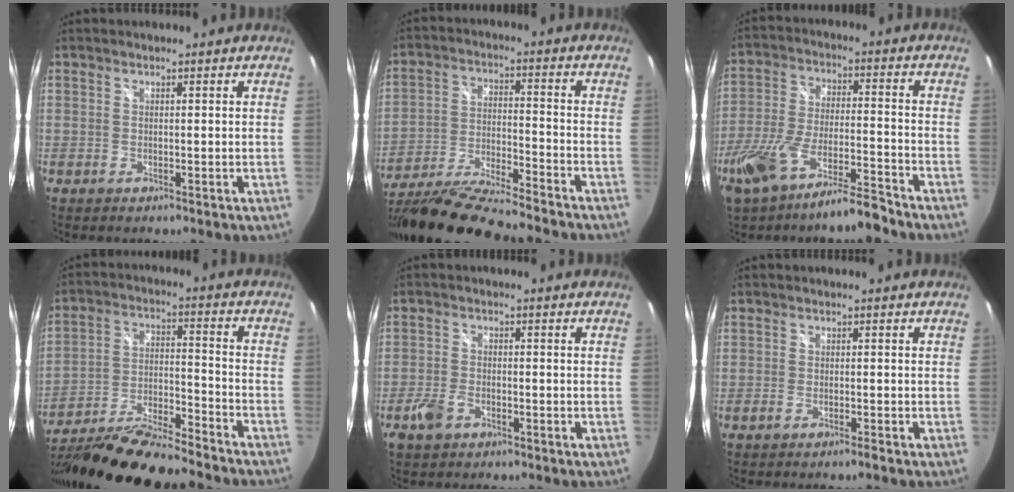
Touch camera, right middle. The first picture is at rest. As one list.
[{"total": 20.5, "force": [-17.7, 1.1, 10.2], "torque": [-0.201, -0.055, -0.304]}, {"total": 13.2, "force": [-10.0, 2.5, 8.3], "torque": [-0.176, -0.019, -0.175]}, {"total": 21.8, "force": [-18.2, 2.6, 11.7], "torque": [-0.226, -0.052, -0.307]}, {"total": 4.8, "force": [-2.9, 2.8, 2.6], "torque": [-0.068, -0.003, -0.054]}, {"total": 1.6, "force": [-1.3, -0.1, 0.8], "torque": [-0.021, -0.002, -0.026]}]